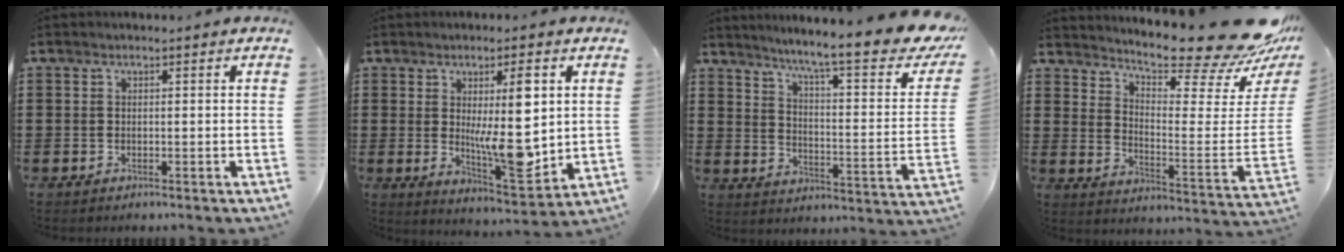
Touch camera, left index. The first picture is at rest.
{"total": 10.8, "force": [1.1, 3.4, 10.2], "torque": [-0.158, -0.013, 0.016]}
{"total": 8.9, "force": [7.0, -0.2, 5.5], "torque": [-0.109, -0.056, 0.104]}
{"total": 13.0, "force": [11.4, 1.0, 6.3], "torque": [-0.110, -0.097, 0.186]}